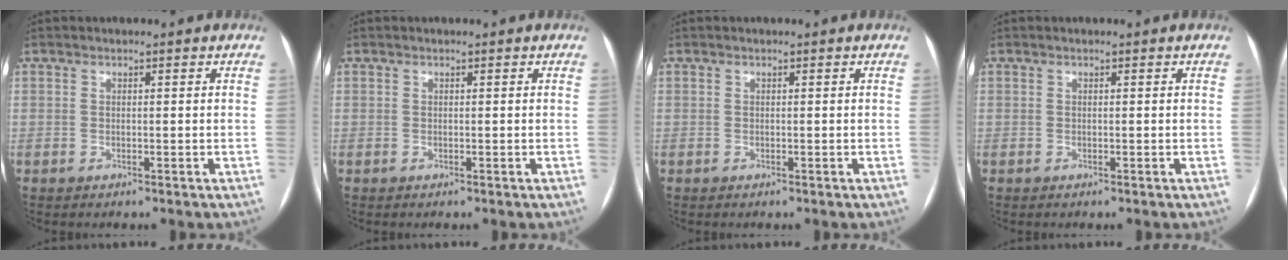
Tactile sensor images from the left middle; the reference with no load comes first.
{"total": 0.0}
{"total": 0.0}
{"total": 0.0}